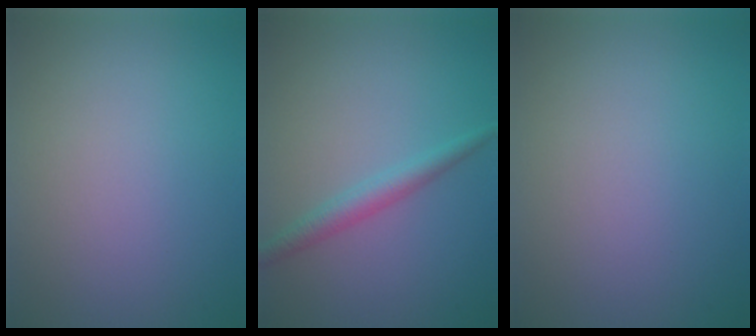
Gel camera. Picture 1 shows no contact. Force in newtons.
{"total": 2.2, "press": 2.2, "slide": 0.1}
{"total": 0.0}